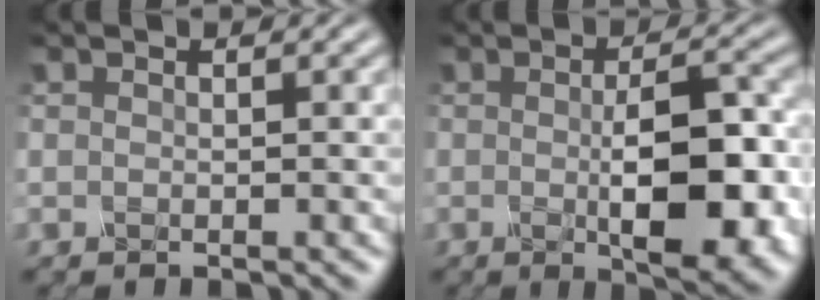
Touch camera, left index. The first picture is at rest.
{"total": 8.2, "force": [-0.9, 2.8, 7.7], "torque": [-0.116, -0.008, -0.007]}